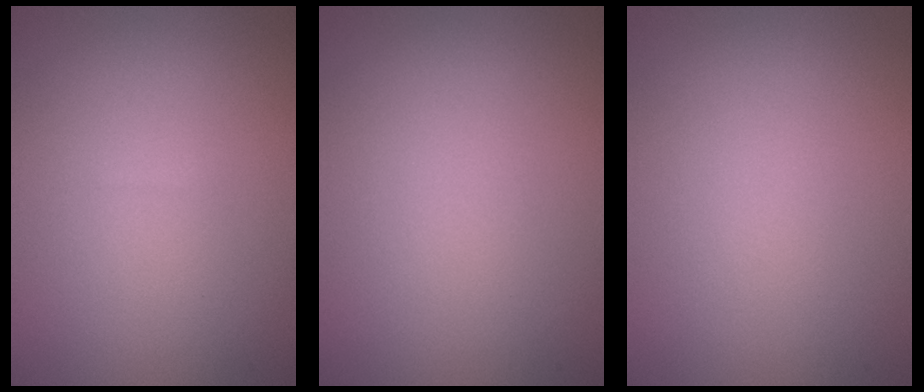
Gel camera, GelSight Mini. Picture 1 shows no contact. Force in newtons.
{"total": 0.0}
{"total": 0.0}